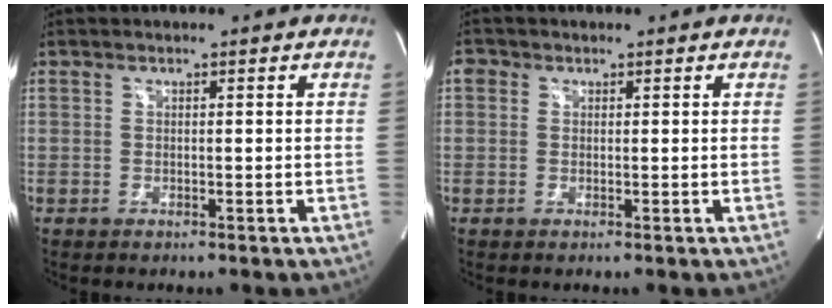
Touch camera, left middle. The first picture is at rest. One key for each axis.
{"total": 1.4, "fx": 0.5, "fy": 1.3, "fz": 0.4, "tx": -0.002, "ty": 0.006, "tz": 0.005}